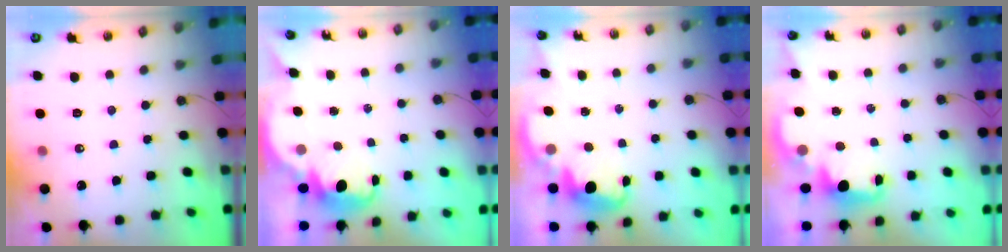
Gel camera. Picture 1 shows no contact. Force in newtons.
{"total": 2.5, "press": 2.5, "slide": 0.6}
{"total": 2.8, "press": 2.7, "slide": 0.8}
{"total": 2.0, "press": 1.9, "slide": 0.7}